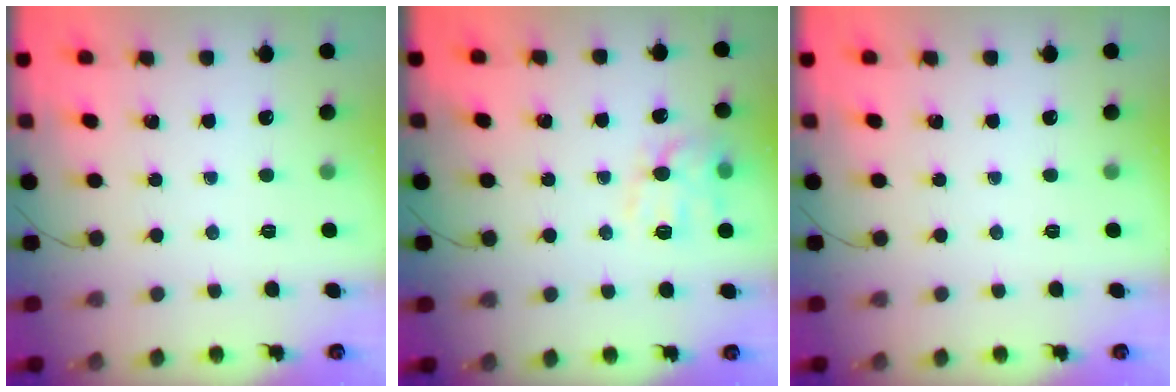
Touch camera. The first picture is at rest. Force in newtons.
{"total": 12.0, "press": 12.0, "slide": 0.1}
{"total": 0.0}